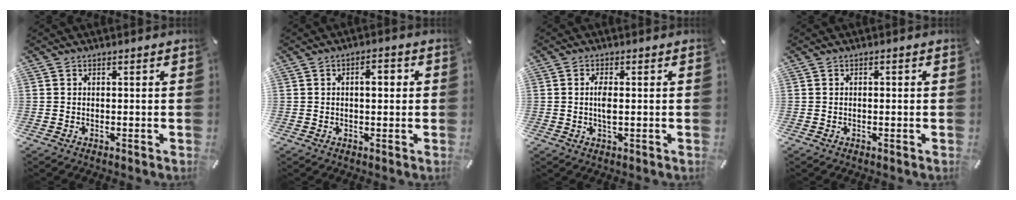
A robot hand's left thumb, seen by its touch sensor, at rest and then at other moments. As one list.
[{"total": 4.1, "force": [0.4, 2.1, 3.5], "torque": [-0.045, 0.003, -0.003]}, {"total": 3.3, "force": [0.1, 1.0, 3.1], "torque": [-0.074, -0.005, -0.006]}, {"total": 1.0, "force": [-0.6, 0.6, 0.6], "torque": [-0.012, 0.003, -0.012]}]